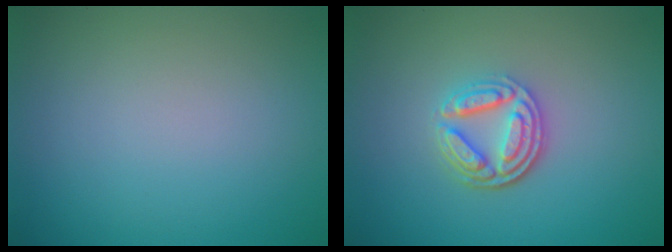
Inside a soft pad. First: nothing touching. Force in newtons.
{"total": 4.1, "press": 3.2, "slide": 2.5}